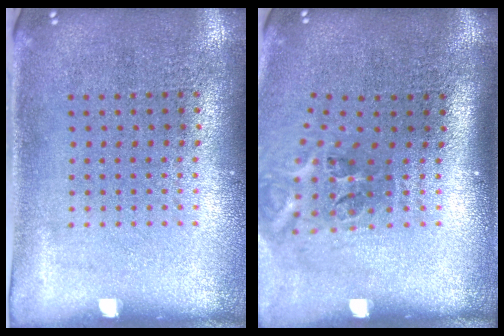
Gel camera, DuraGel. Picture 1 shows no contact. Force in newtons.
{"total": 2.2, "press": 1.4, "slide": 1.7}